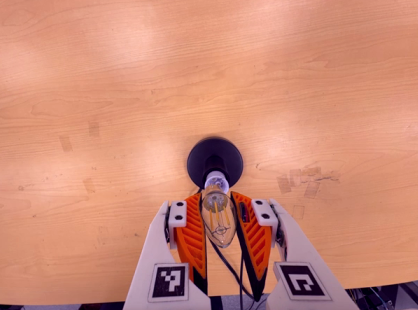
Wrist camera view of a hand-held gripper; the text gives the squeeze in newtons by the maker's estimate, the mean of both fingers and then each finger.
{"total": 19.6, "left": 21.4, "right": 17.9}